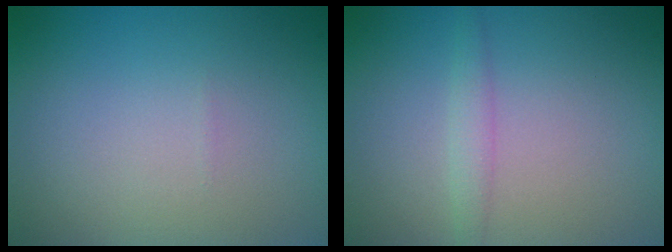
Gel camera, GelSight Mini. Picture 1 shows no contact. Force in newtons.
{"total": 1.3, "press": 1.3, "slide": 0.1}